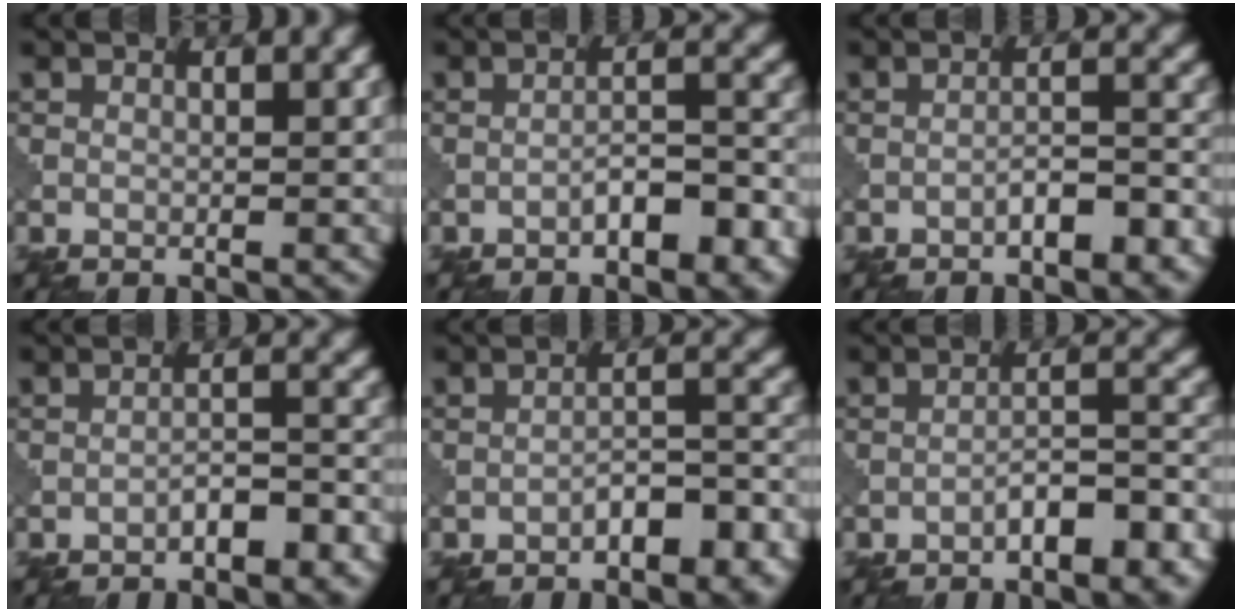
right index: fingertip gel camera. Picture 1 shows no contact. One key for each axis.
{"total": 3.8, "fx": -2.1, "fy": 1.3, "fz": 2.9, "tx": -0.044, "ty": 0.012, "tz": -0.032}
{"total": 3.3, "fx": -1.9, "fy": 1.1, "fz": 2.5, "tx": -0.042, "ty": 0.012, "tz": -0.030}
{"total": 3.2, "fx": -1.9, "fy": 1.2, "fz": 2.3, "tx": -0.035, "ty": 0.012, "tz": -0.028}
{"total": 4.7, "fx": -2.9, "fy": 1.9, "fz": 3.3, "tx": -0.044, "ty": 0.014, "tz": -0.041}
{"total": 4.9, "fx": -2.9, "fy": 1.6, "fz": 3.6, "tx": -0.053, "ty": 0.014, "tz": -0.043}